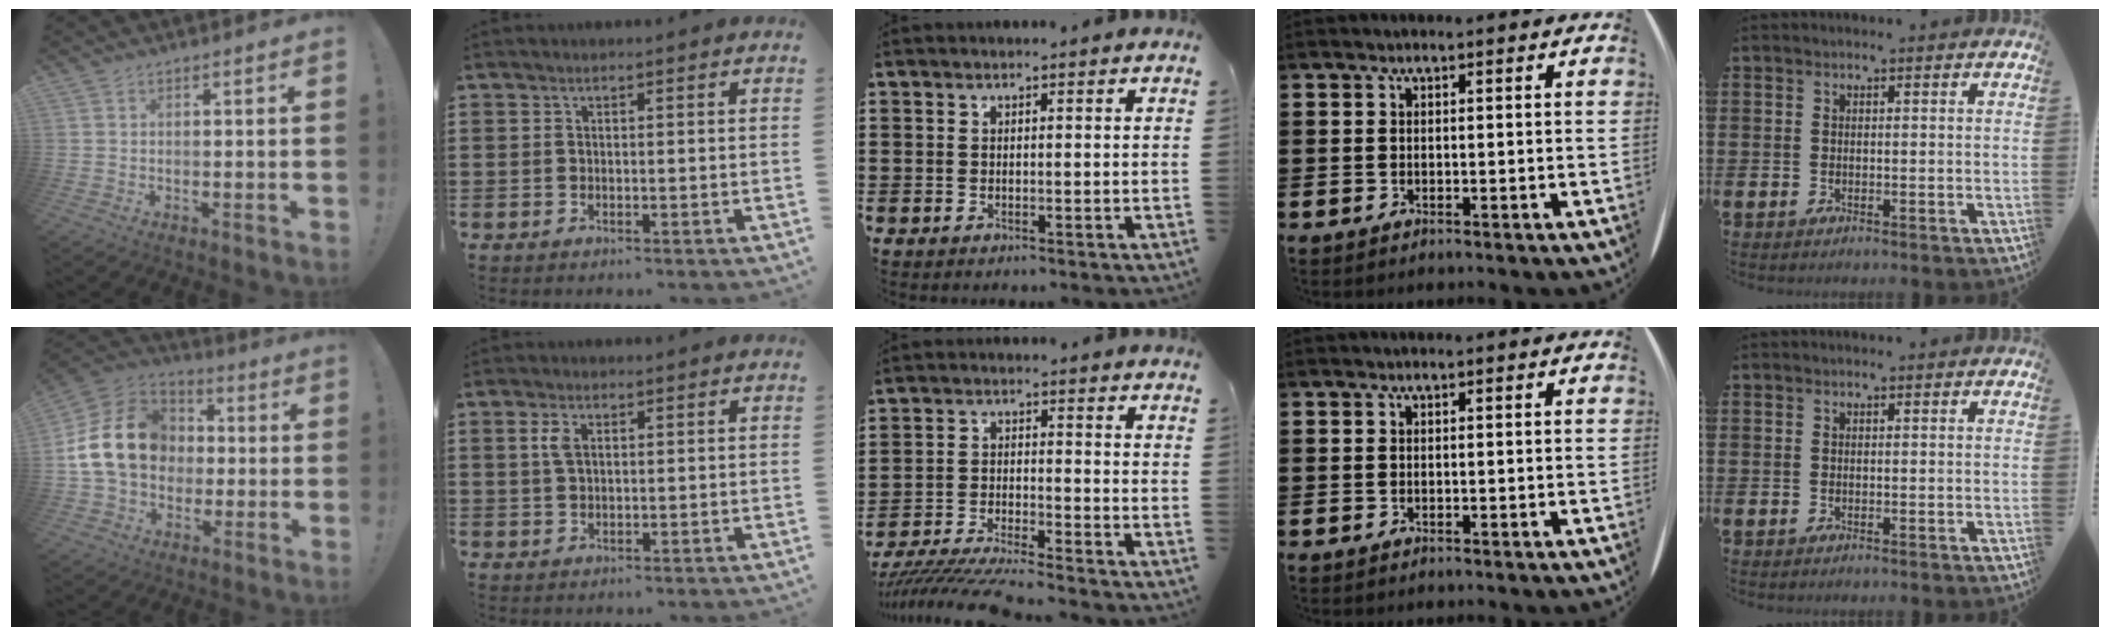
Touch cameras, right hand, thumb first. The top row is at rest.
{"thumb": {"total": 19.1, "force": [1.4, 15.1, 11.7], "torque": [-0.199, 0.019, 0.038]}, "index": {"total": 2.7, "force": [0.8, 1.3, 2.2], "torque": [-0.049, 0.006, 0.013]}, "middle": {"total": 6.4, "force": [-6.1, -0.1, 1.9], "torque": [-0.045, -0.014, -0.122]}}